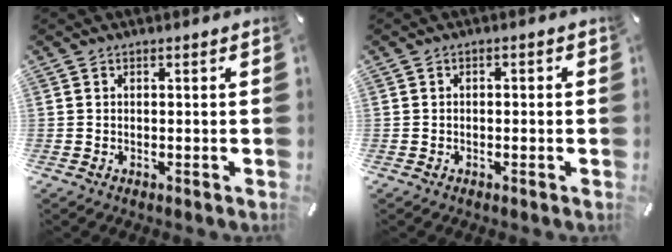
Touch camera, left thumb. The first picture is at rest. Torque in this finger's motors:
{"motor_torque": [-0.04, -0.29, -0.04, 0.03, -0.01]}